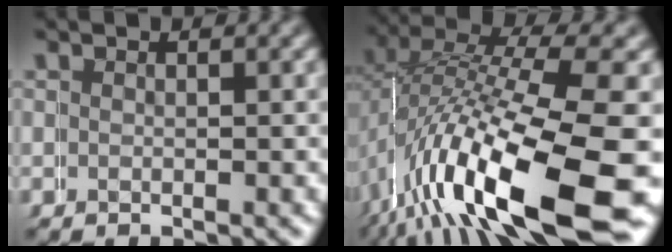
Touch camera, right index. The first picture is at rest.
{"total": 13.4, "force": [-3.1, 6.2, 11.5], "torque": [-0.211, -0.023, -0.033]}